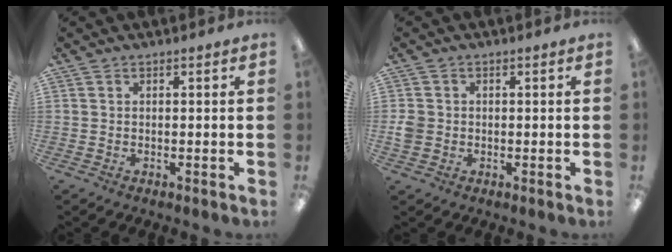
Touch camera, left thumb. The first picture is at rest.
{"total": 3.2, "force": [-0.2, 3.1, 0.9], "torque": [-0.008, 0.002, -0.004]}